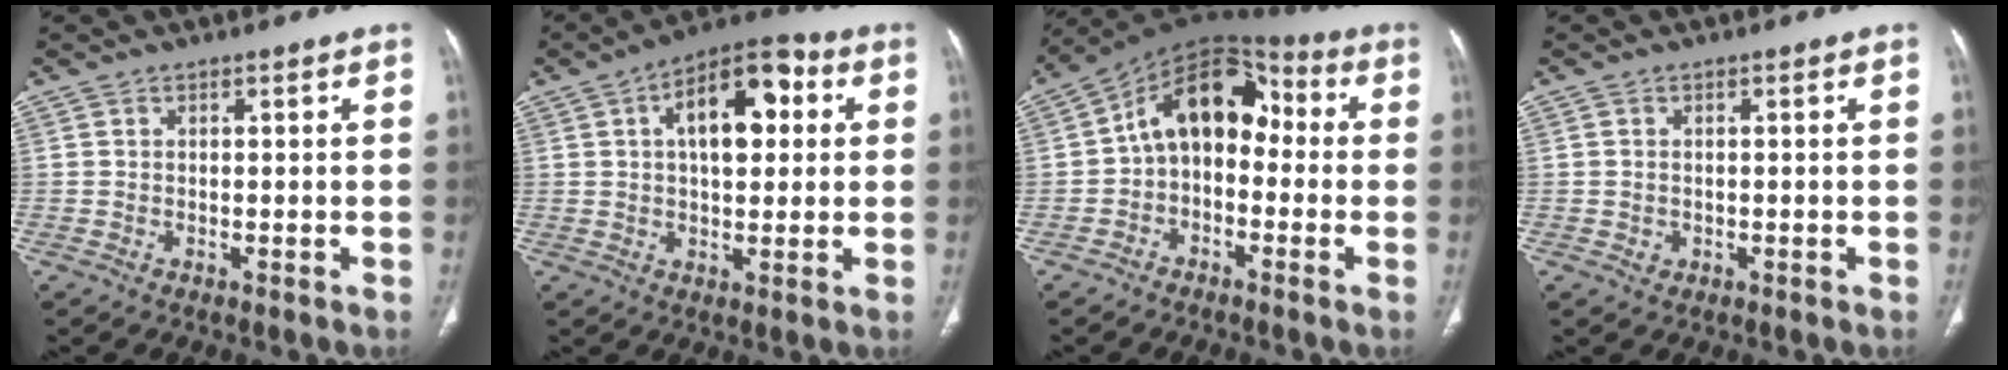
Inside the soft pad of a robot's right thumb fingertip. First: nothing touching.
{"total": 14.0, "force": [3.5, 7.3, 11.4], "torque": [-0.151, 0.020, 0.046]}
{"total": 12.9, "force": [-0.5, 8.8, 9.5], "torque": [-0.117, 0.051, -0.027]}
{"total": 1.2, "force": [-0.1, 1.1, 0.4], "torque": [-0.007, 0.001, 0.002]}